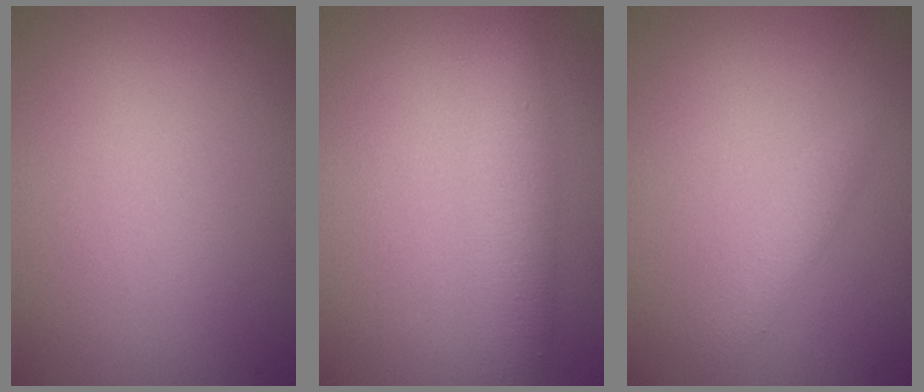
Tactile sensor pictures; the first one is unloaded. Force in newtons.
{"total": 3.3, "press": 3.3, "slide": 0.1}
{"total": 1.3, "press": 1.3, "slide": 0.0}